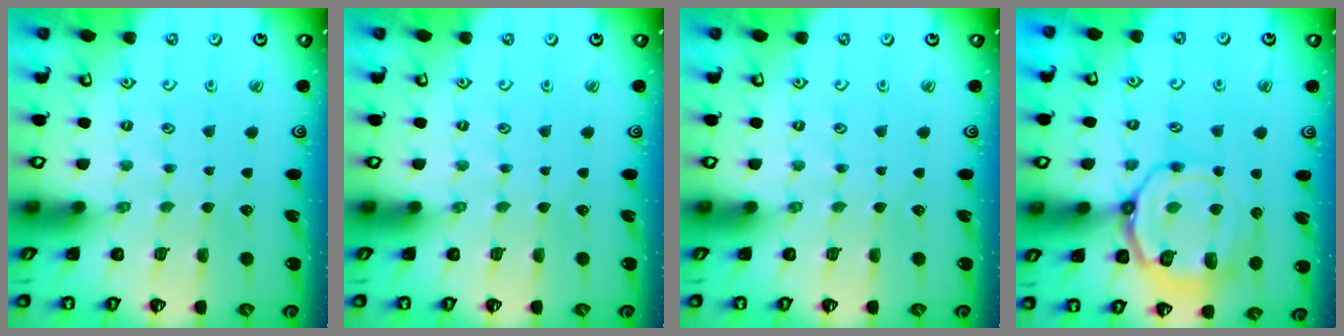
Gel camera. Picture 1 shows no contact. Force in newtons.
{"total": 0.0}
{"total": 0.0}
{"total": 14.0, "press": 13.9, "slide": 1.6}